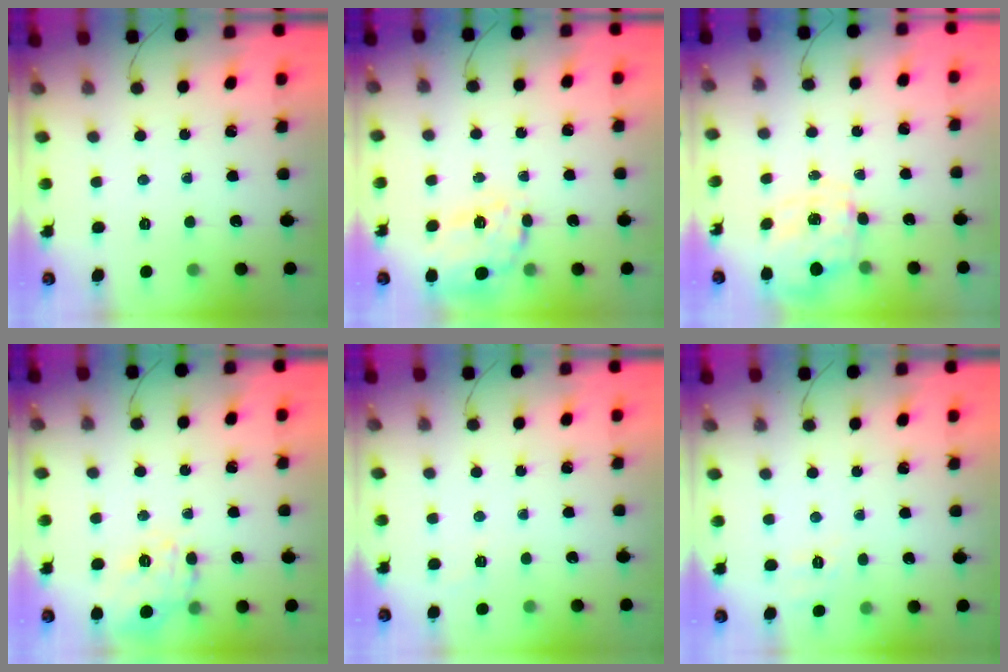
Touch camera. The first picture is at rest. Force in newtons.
{"total": 19.0, "press": 18.8, "slide": 3.2}
{"total": 2.8, "press": 2.6, "slide": 1.0}
{"total": 6.7, "press": 6.6, "slide": 1.1}
{"total": 1.3, "press": 0.2, "slide": 1.3}
{"total": 2.1, "press": 0.8, "slide": 1.9}